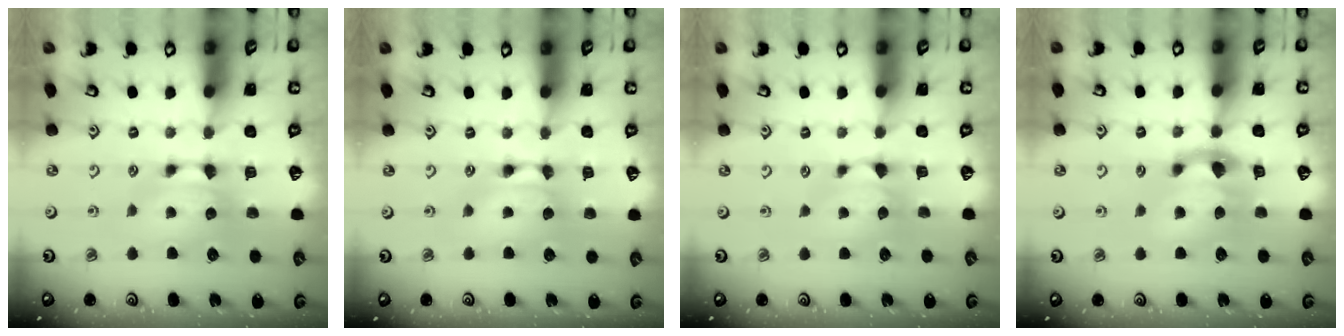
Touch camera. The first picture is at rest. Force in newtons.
{"total": 1.5, "press": 1.5, "slide": 0.2}
{"total": 0.6, "press": 0.3, "slide": 0.6}
{"total": 2.9, "press": 2.2, "slide": 1.9}